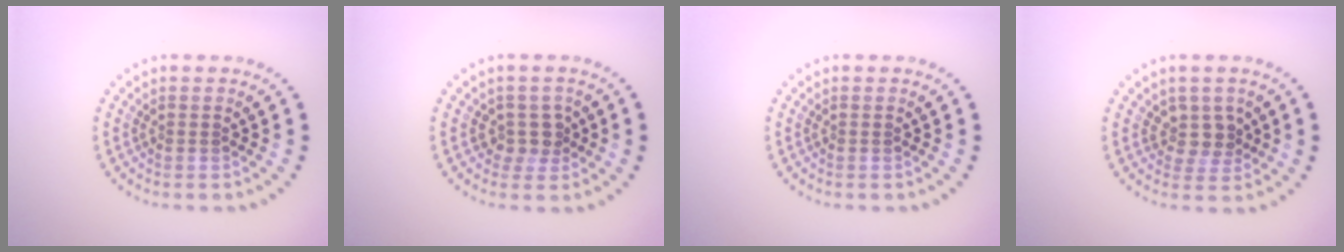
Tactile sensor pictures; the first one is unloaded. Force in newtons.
{"total": 2.0, "press": 1.6, "slide": 1.2}
{"total": 0.0}
{"total": 2.3, "press": 1.8, "slide": 1.4}